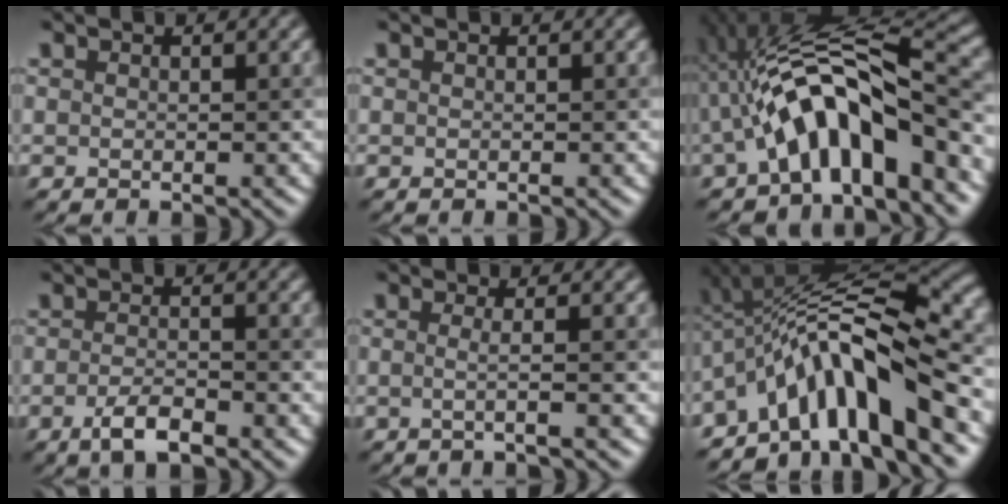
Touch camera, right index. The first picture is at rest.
{"total": 0.0}
{"total": 10.6, "force": [-2.1, 4.2, 9.5], "torque": [-0.149, 0.024, -0.040]}
{"total": 2.8, "force": [-1.7, 0.8, 2.1], "torque": [-0.045, 0.000, -0.035]}
{"total": 2.2, "force": [-0.2, 0.7, 2.0], "torque": [-0.021, -0.014, -0.028]}
{"total": 12.3, "force": [-4.3, 3.5, 10.9], "torque": [-0.156, 0.022, -0.075]}